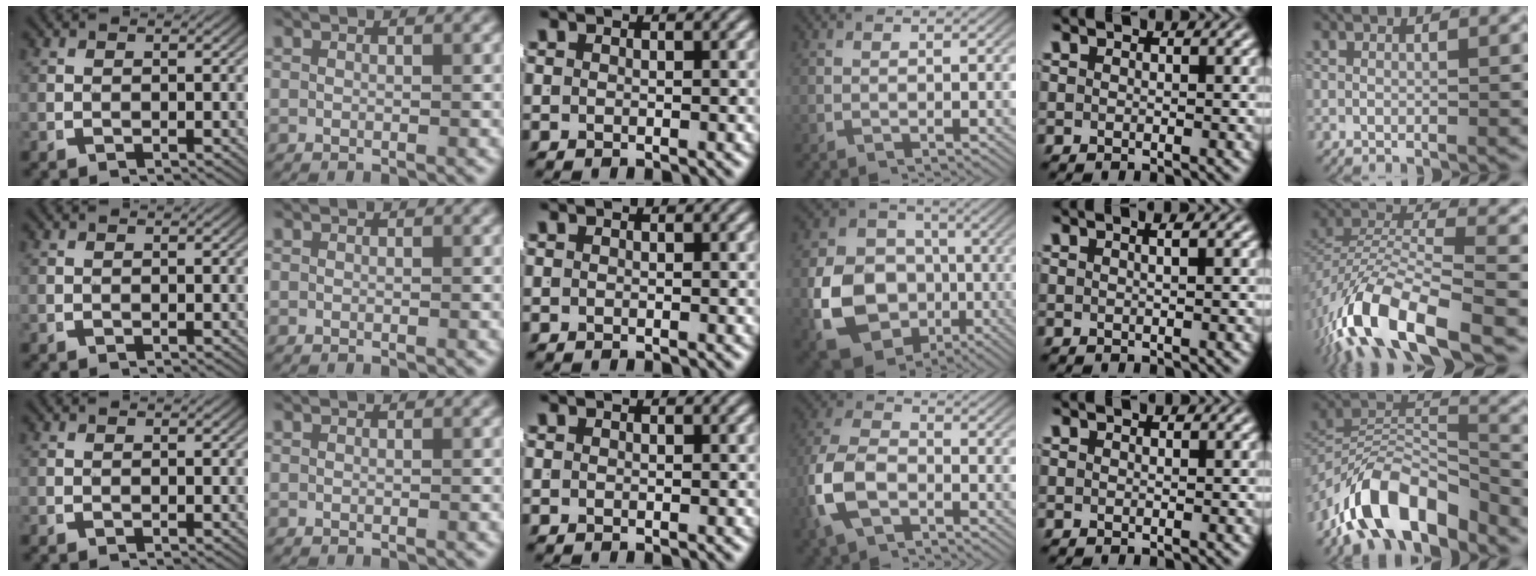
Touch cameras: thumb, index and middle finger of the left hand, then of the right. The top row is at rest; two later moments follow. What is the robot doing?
{"motion": "lift_and_place", "object": "jacket"}